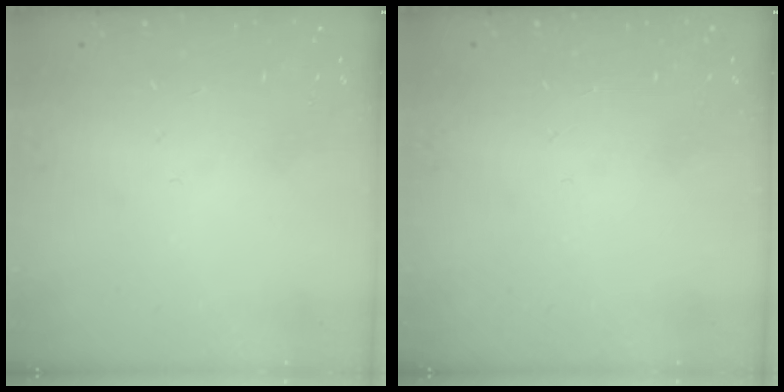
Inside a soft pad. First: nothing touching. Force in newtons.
{"total": 0.0}